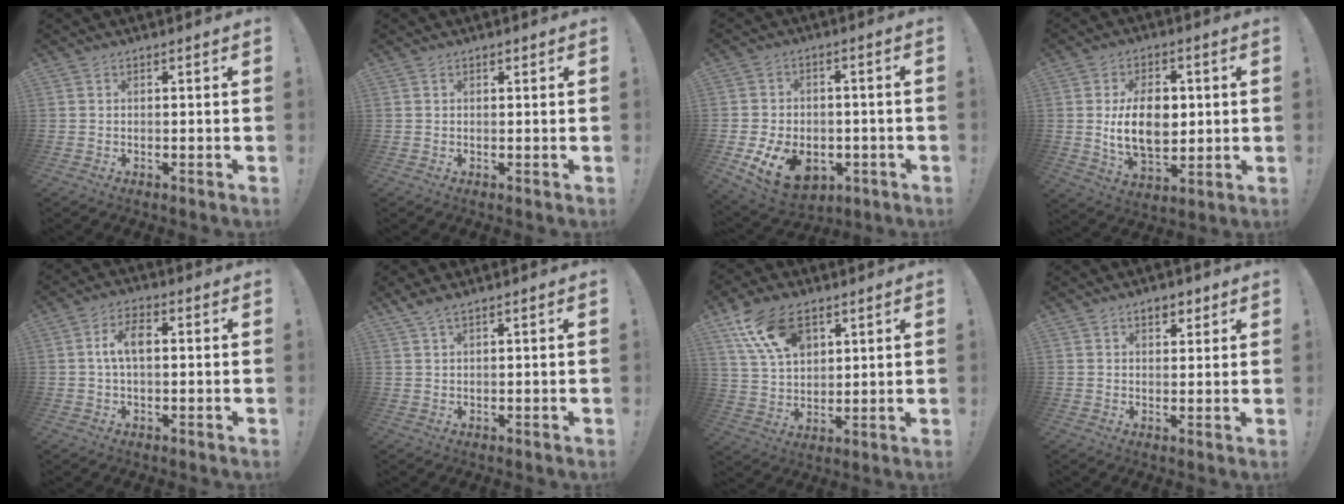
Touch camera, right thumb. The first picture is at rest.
{"total": 0.5, "force": [0.4, 0.3, 0.2], "torque": [-0.002, 0.000, 0.007]}
{"total": 11.9, "force": [-4.0, 9.0, 6.6], "torque": [-0.099, 0.027, -0.068]}
{"total": 14.3, "force": [1.2, 9.0, 11.0], "torque": [-0.191, -0.004, 0.018]}
{"total": 6.5, "force": [0.8, 3.2, 5.6], "torque": [-0.094, 0.011, 0.012]}
{"total": 3.1, "force": [2.3, 0.6, 2.0], "torque": [-0.051, -0.003, 0.043]}
{"total": 15.6, "force": [8.5, 9.2, 9.3], "torque": [-0.173, -0.022, 0.164]}
{"total": 4.2, "force": [2.6, 2.6, 2.1], "torque": [-0.025, -0.007, 0.044]}